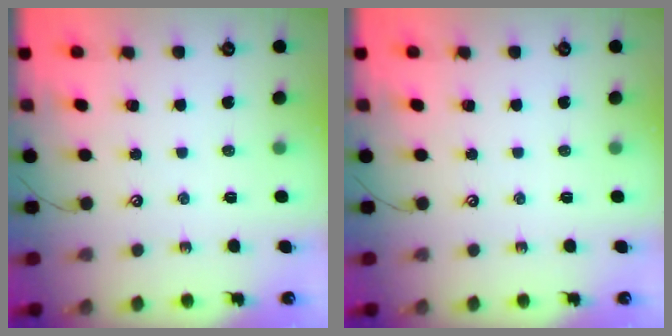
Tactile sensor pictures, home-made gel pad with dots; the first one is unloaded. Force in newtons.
{"total": 0.0}